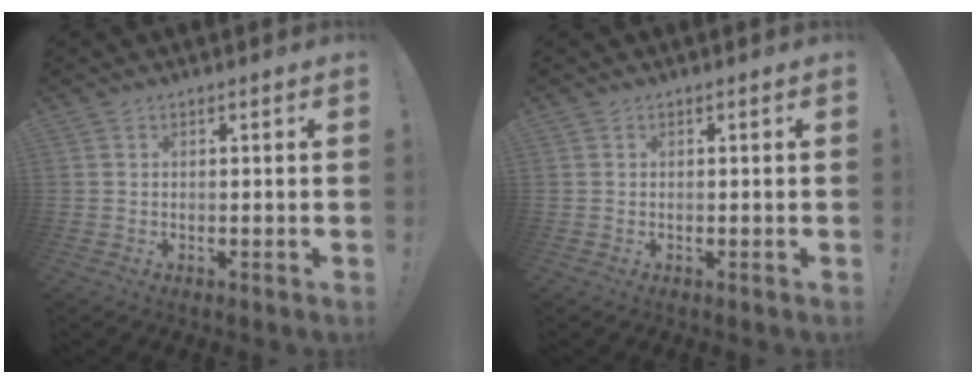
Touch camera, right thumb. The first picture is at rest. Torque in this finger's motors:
{"motor_torque": [-0.23, 0.00, -0.18, 0.08, -0.02]}